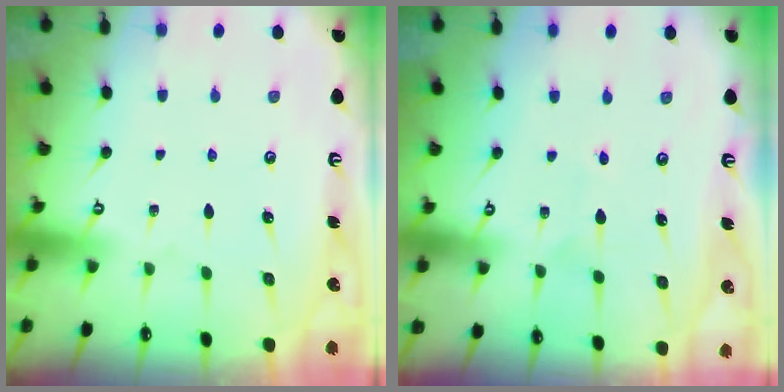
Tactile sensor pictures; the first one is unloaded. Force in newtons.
{"total": 3.5, "press": 3.5, "slide": 0.4}